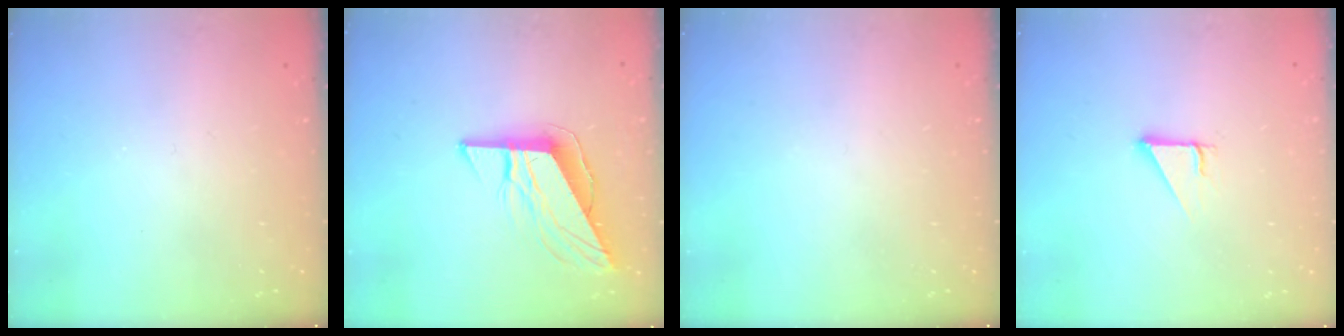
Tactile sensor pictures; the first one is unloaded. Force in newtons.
{"total": 9.9, "press": 9.9, "slide": 0.4}
{"total": 0.0}
{"total": 2.7, "press": 2.7, "slide": 0.3}